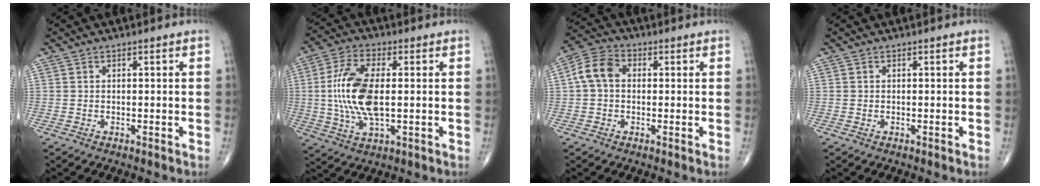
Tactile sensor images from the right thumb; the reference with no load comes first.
{"total": 13.4, "force": [0.3, 6.0, 12.0], "torque": [-0.255, 0.001, 0.006]}
{"total": 6.8, "force": [0.6, 4.9, 4.6], "torque": [-0.088, 0.023, 0.002]}
{"total": 0.0}